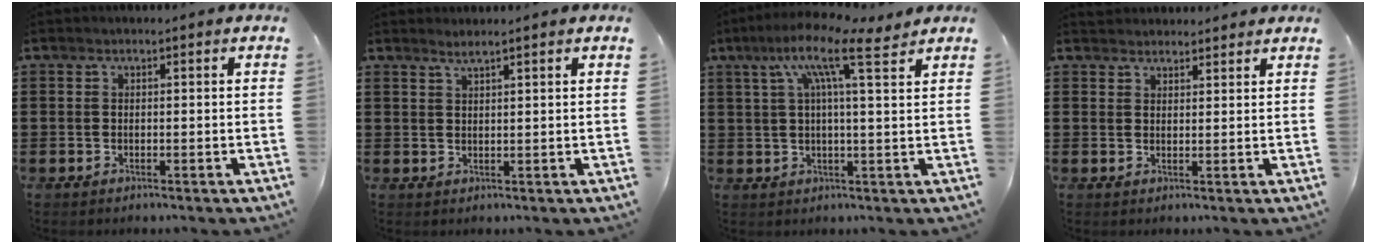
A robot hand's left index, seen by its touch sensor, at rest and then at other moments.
{"total": 1.5, "force": [1.3, -0.4, 0.5], "torque": [-0.011, 0.000, 0.025]}
{"total": 10.1, "force": [6.1, 1.4, 7.8], "torque": [-0.156, -0.015, 0.101]}
{"total": 2.4, "force": [2.2, 0.8, -0.6], "torque": [0.013, -0.004, 0.041]}